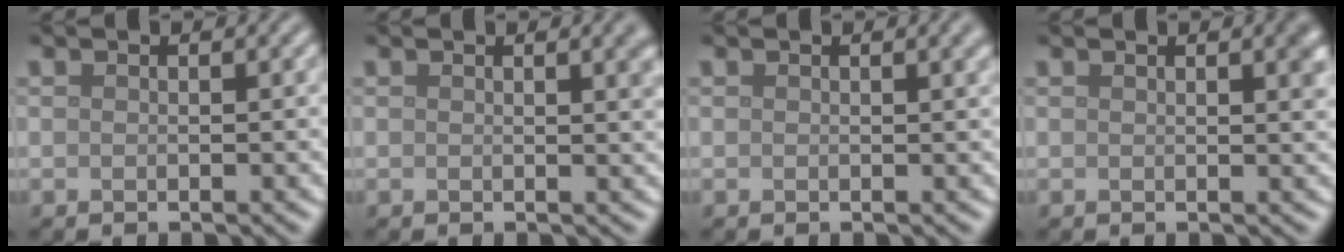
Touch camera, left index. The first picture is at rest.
{"total": 2.5, "force": [1.0, 0.9, 2.1], "torque": [-0.012, 0.007, 0.010]}
{"total": 1.6, "force": [0.7, 0.5, 1.3], "torque": [-0.011, 0.006, 0.008]}
{"total": 2.2, "force": [1.0, 0.7, 1.8], "torque": [-0.010, 0.007, 0.011]}